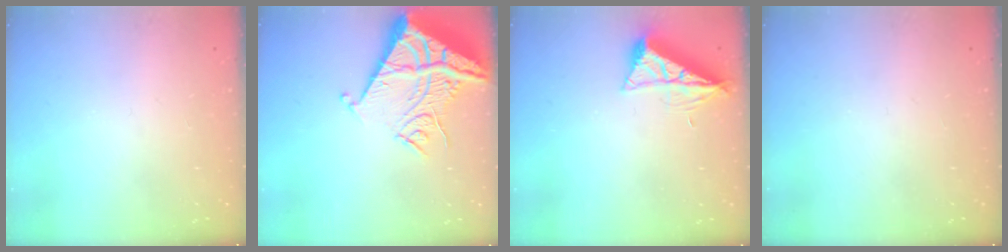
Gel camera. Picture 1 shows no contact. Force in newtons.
{"total": 16.7, "press": 16.6, "slide": 1.8}
{"total": 7.7, "press": 7.6, "slide": 0.8}
{"total": 0.0}